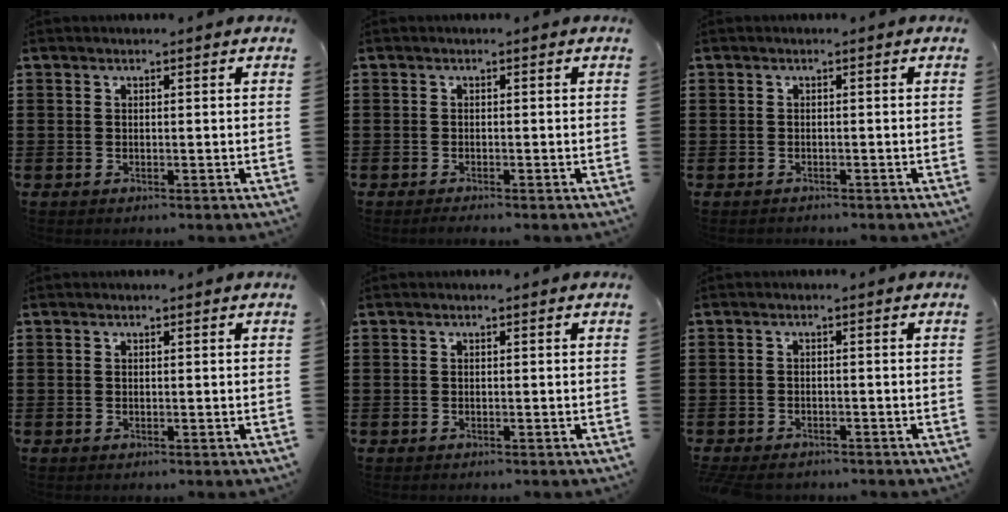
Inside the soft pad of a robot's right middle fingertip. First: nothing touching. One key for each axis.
{"total": 0.6, "fx": -0.6, "fy": -0.1, "fz": 0.1, "tx": -0.004, "ty": -0.005, "tz": -0.011}
{"total": 0.7, "fx": -0.6, "fy": 0.3, "fz": -0.1, "tx": 0.001, "ty": 0.002, "tz": -0.014}
{"total": 0.0}
{"total": 0.0}
{"total": 1.9, "fx": -1.8, "fy": 0.4, "fz": 0.3, "tx": -0.018, "ty": -0.004, "tz": -0.040}